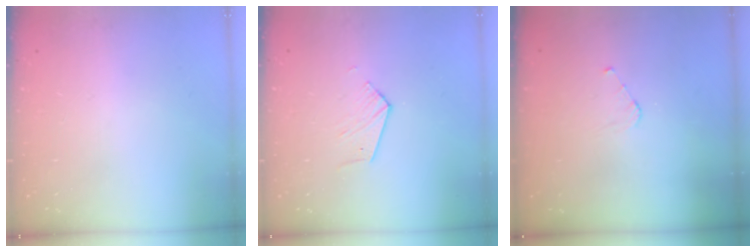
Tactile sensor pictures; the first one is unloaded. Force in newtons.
{"total": 3.9, "press": 3.8, "slide": 0.4}
{"total": 3.0, "press": 3.0, "slide": 0.2}